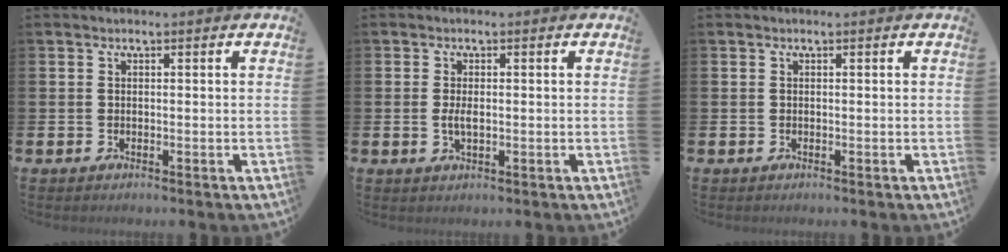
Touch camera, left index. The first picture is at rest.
{"total": 2.0, "force": [0.0, 0.9, 1.8], "torque": [-0.027, -0.002, -0.004]}
{"total": 0.0}